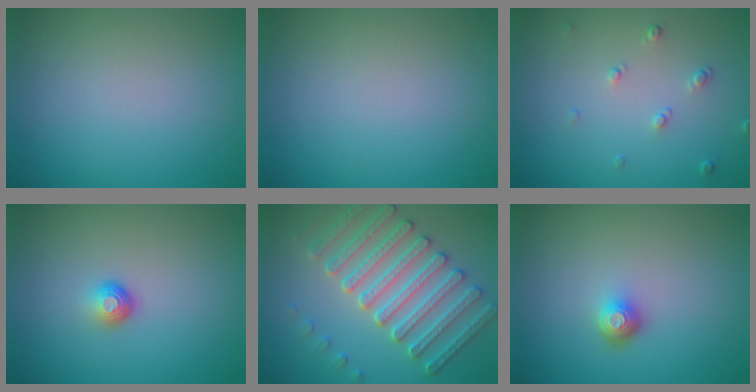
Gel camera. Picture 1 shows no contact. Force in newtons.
{"total": 0.0}
{"total": 1.1, "press": 0.8, "slide": 0.8}
{"total": 1.6, "press": 1.0, "slide": 1.2}
{"total": 6.1, "press": 5.6, "slide": 2.2}
{"total": 1.7, "press": 1.3, "slide": 1.2}